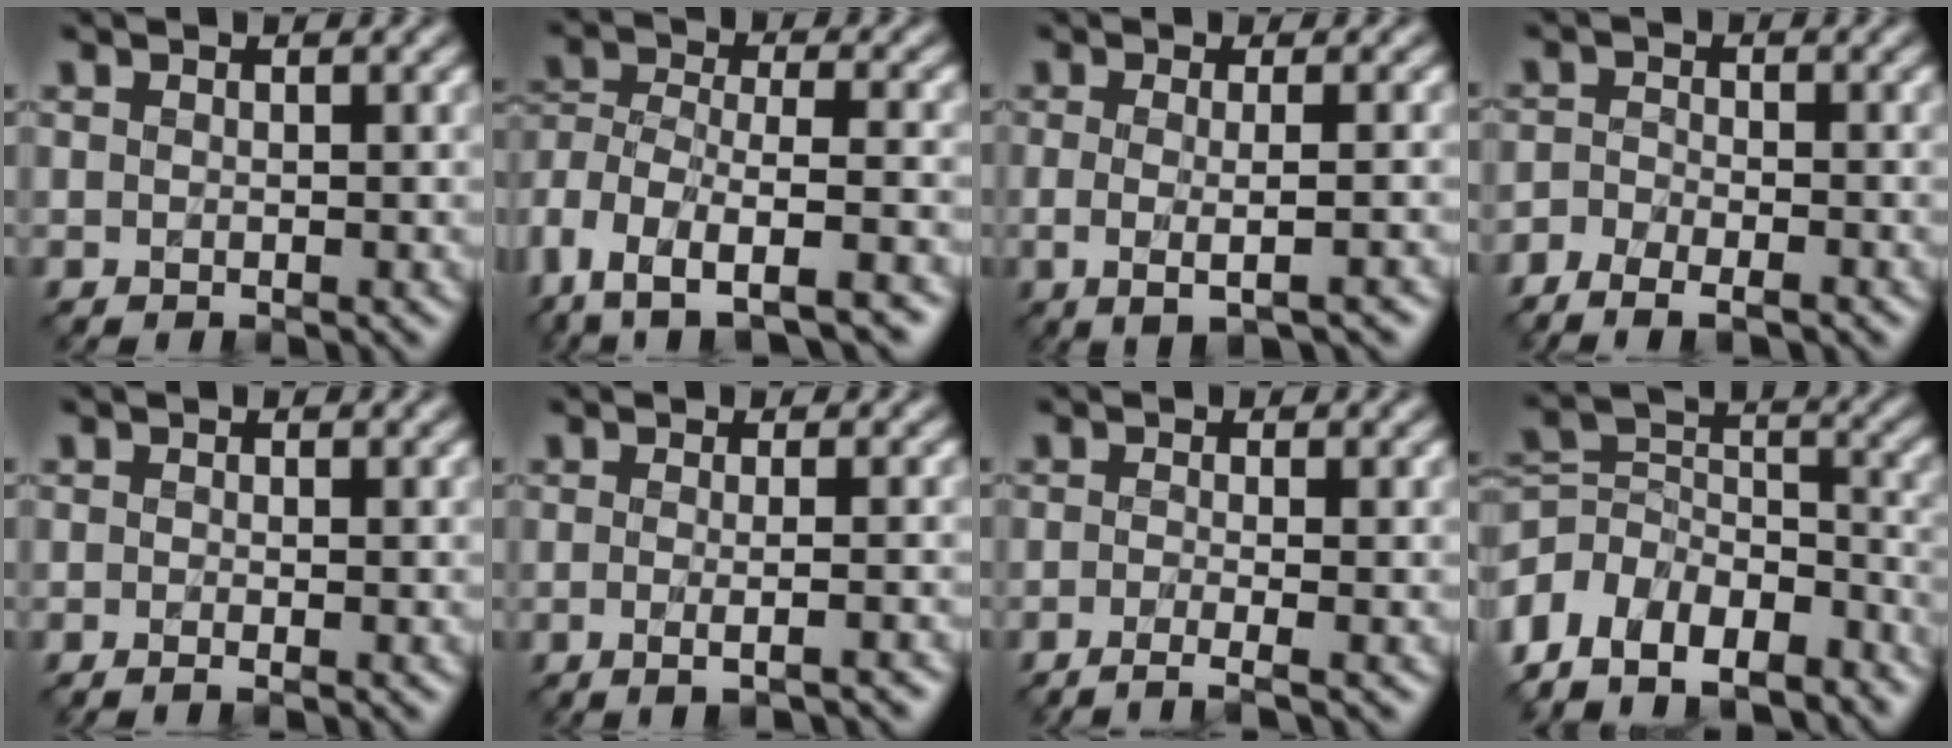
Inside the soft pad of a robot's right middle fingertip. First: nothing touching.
{"total": 11.0, "force": [-7.2, 5.1, 6.5], "torque": [-0.121, 0.006, -0.099]}
{"total": 3.6, "force": [-0.6, 1.2, 3.4], "torque": [-0.044, -0.007, -0.010]}
{"total": 5.2, "force": [-3.8, 2.3, 2.6], "torque": [-0.021, -0.015, -0.054]}
{"total": 0.9, "force": [-0.5, 0.1, 0.7], "torque": [-0.011, -0.008, -0.011]}
{"total": 3.3, "force": [-0.7, 1.3, 2.9], "torque": [-0.018, -0.007, -0.016]}
{"total": 2.5, "force": [-1.3, 0.7, 2.0], "torque": [-0.022, -0.009, -0.035]}
{"total": 11.5, "force": [-8.0, 6.8, 4.9], "torque": [-0.115, -0.003, -0.126]}